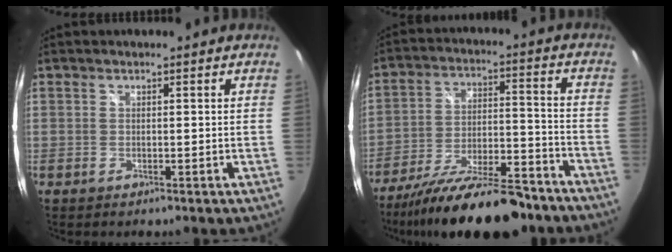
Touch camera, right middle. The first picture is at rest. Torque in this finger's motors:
{"motor_torque": [1.30, -0.84, 0.39, 0.21]}